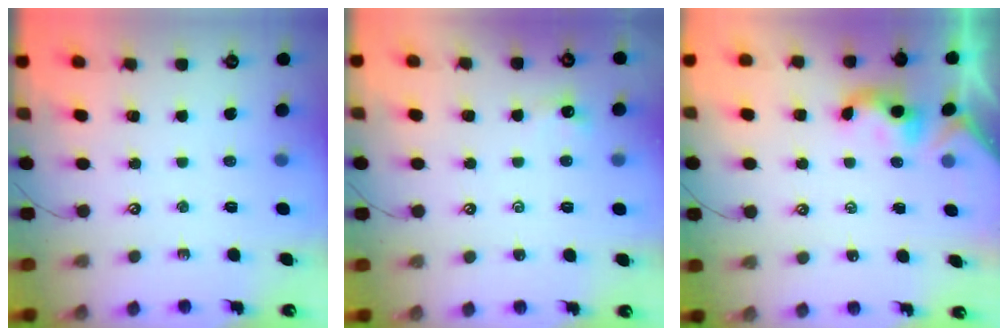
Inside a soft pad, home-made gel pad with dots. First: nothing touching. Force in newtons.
{"total": 0.0}
{"total": 2.3, "press": 2.3, "slide": 0.3}